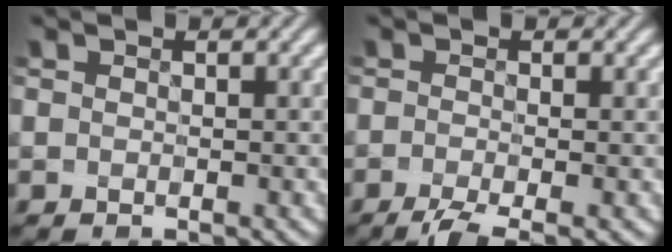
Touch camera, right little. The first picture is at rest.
{"total": 3.5, "force": [-2.5, 0.5, 2.4], "torque": [-0.049, -0.007, -0.043]}